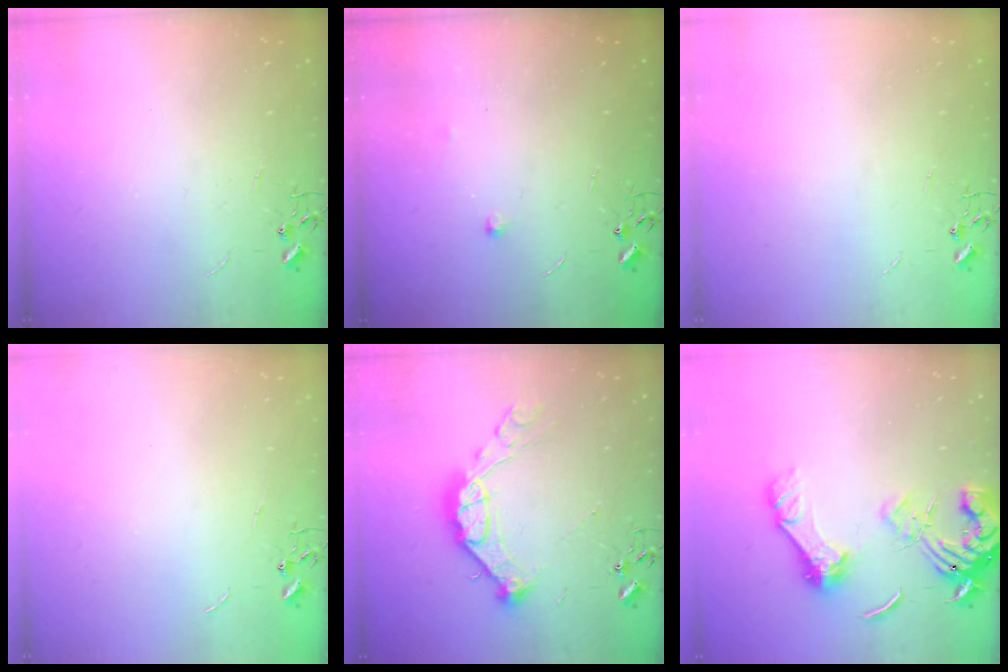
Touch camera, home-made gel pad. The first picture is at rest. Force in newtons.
{"total": 6.1, "press": 6.0, "slide": 0.9}
{"total": 0.0}
{"total": 0.0}
{"total": 15.3, "press": 15.2, "slide": 1.9}
{"total": 15.7, "press": 15.6, "slide": 1.9}